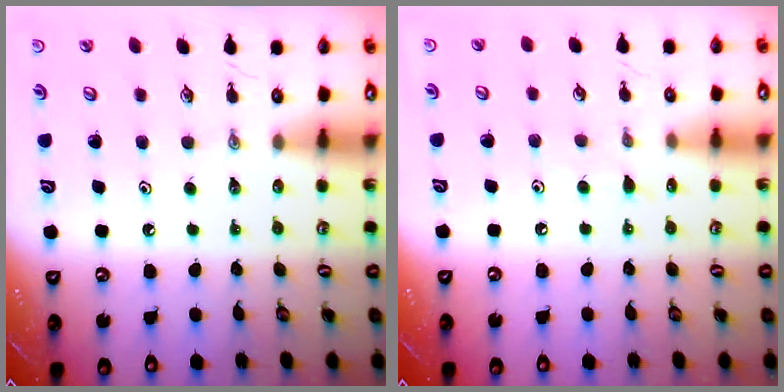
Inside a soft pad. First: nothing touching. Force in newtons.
{"total": 3.8, "press": 3.7, "slide": 0.6}